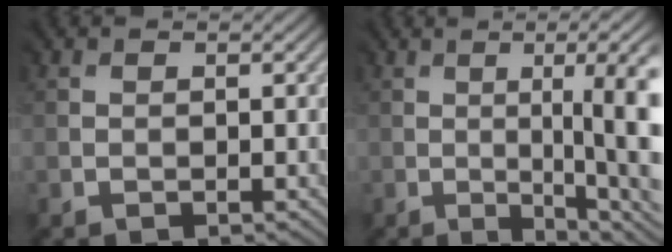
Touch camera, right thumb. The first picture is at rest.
{"total": 12.0, "force": [-0.9, 2.9, 11.6], "torque": [-0.118, 0.016, -0.004]}